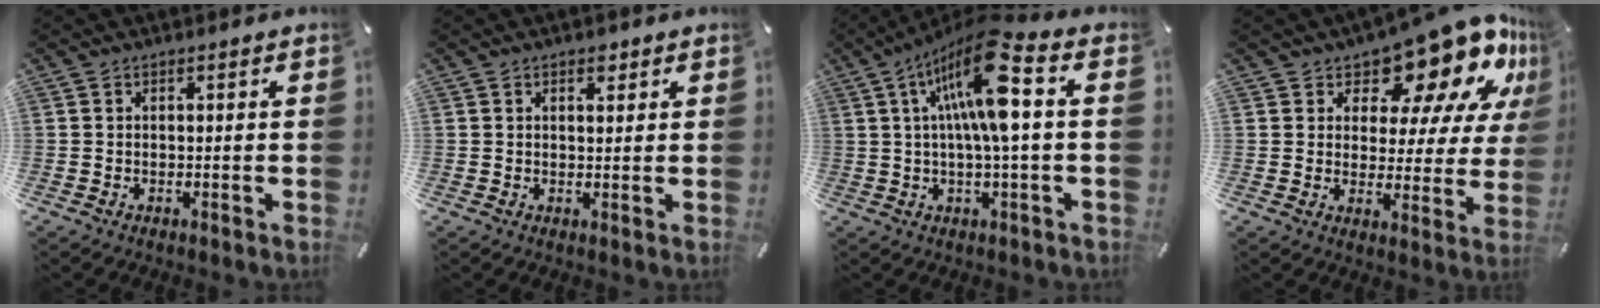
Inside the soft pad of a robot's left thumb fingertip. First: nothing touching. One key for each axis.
{"total": 2.0, "fx": 1.1, "fy": 1.3, "fz": 1.0, "tx": -0.006, "ty": -0.004, "tz": 0.016}
{"total": 16.8, "fx": 4.7, "fy": 3.7, "fz": 15.7, "tx": -0.297, "ty": -0.014, "tz": 0.066}
{"total": 15.3, "fx": 12.0, "fy": 6.5, "fz": 6.8, "tx": -0.105, "ty": -0.102, "tz": 0.203}